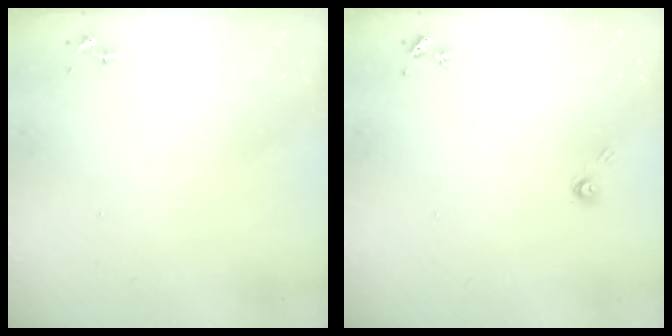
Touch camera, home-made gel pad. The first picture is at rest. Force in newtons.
{"total": 3.3, "press": 3.3, "slide": 0.2}